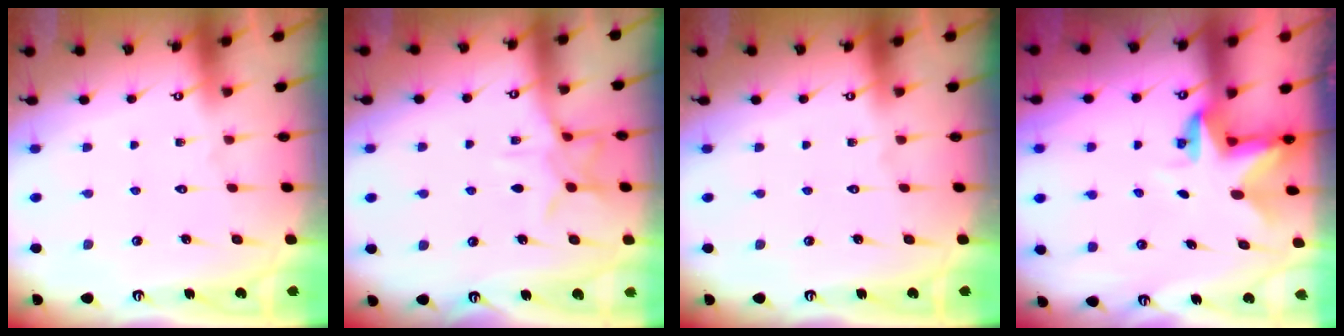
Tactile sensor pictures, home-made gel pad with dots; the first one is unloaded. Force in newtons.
{"total": 9.3, "press": 9.3, "slide": 0.6}
{"total": 0.0}
{"total": 3.5, "press": 3.5, "slide": 0.3}